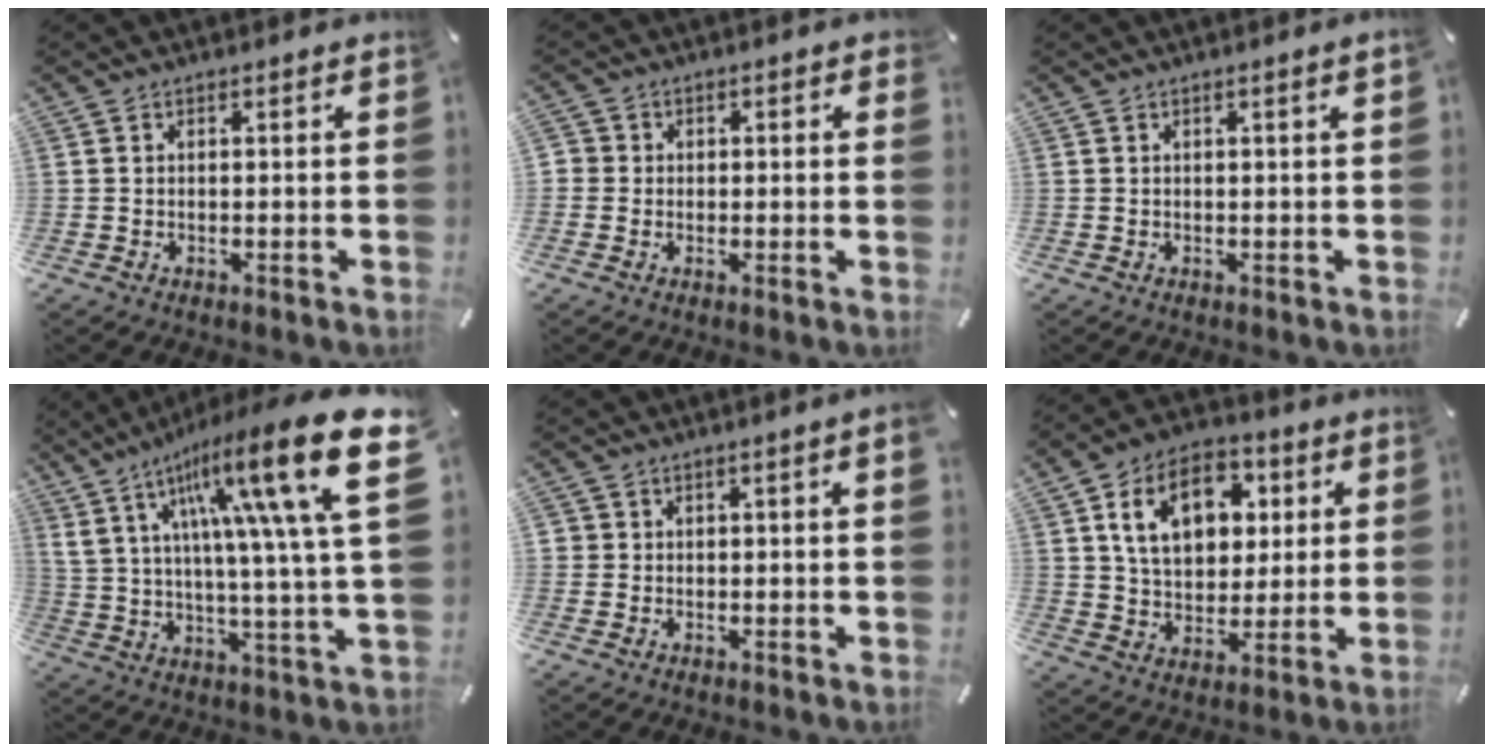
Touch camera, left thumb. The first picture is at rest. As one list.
[{"total": 1.8, "force": [-0.1, 1.7, 0.5], "torque": [-0.011, 0.005, -0.005]}, {"total": 1.1, "force": [0.4, 0.0, 1.0], "torque": [-0.017, 0.001, 0.006]}, {"total": 27.1, "force": [11.2, 6.3, 23.9], "torque": [-0.398, -0.064, 0.170]}, {"total": 1.4, "force": [0.6, 0.8, 1.0], "torque": [-0.021, 0.002, 0.009]}, {"total": 14.6, "force": [5.0, 10.6, 8.6], "torque": [-0.142, 0.004, 0.094]}]